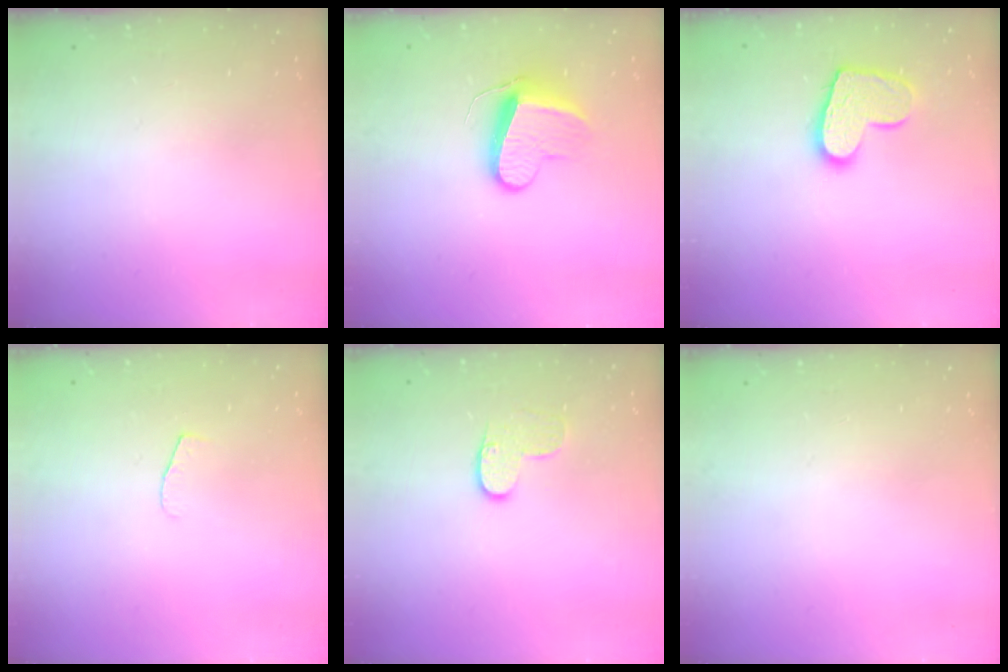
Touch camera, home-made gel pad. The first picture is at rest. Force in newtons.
{"total": 10.7, "press": 10.7, "slide": 0.7}
{"total": 11.6, "press": 11.6, "slide": 0.8}
{"total": 4.2, "press": 4.1, "slide": 0.4}
{"total": 6.7, "press": 6.7, "slide": 0.1}
{"total": 0.0}